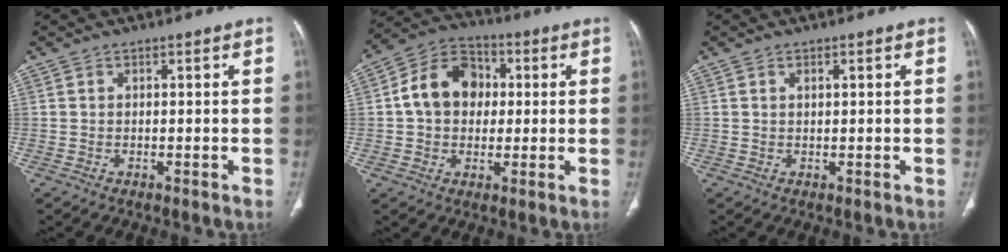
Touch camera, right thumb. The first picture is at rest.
{"total": 12.2, "force": [1.3, 9.6, 7.5], "torque": [-0.102, 0.023, 0.012]}
{"total": 0.9, "force": [0.4, 0.3, 0.8], "torque": [-0.014, 0.001, 0.008]}